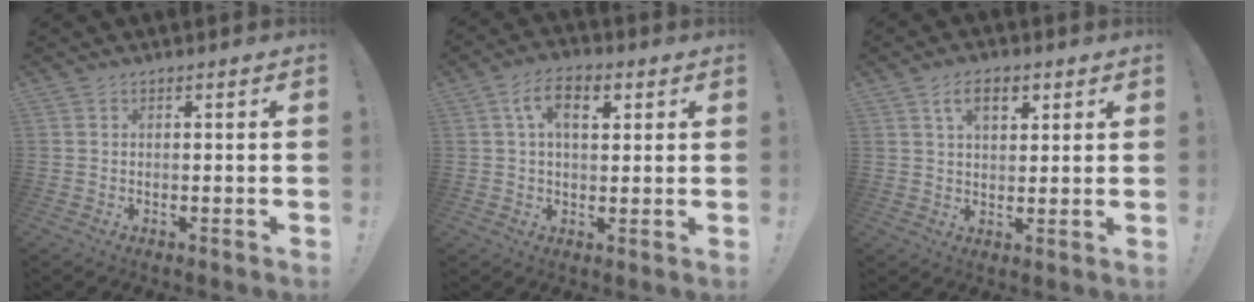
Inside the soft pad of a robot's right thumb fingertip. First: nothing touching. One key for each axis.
{"total": 8.8, "fx": 2.8, "fy": 5.0, "fz": 6.7, "tx": -0.104, "ty": 0.007, "tz": 0.047}
{"total": 7.2, "fx": 3.3, "fy": 4.1, "fz": 5.0, "tx": -0.075, "ty": 0.002, "tz": 0.057}